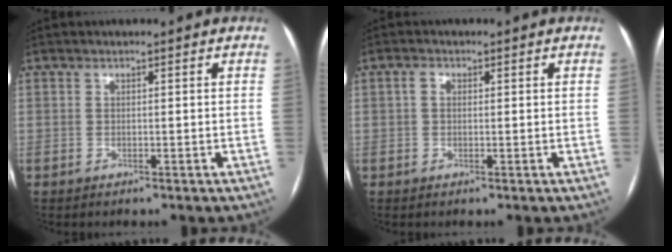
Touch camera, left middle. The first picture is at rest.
{"total": 1.3, "force": [0.2, 1.0, 0.9], "torque": [-0.021, 0.013, 0.003]}